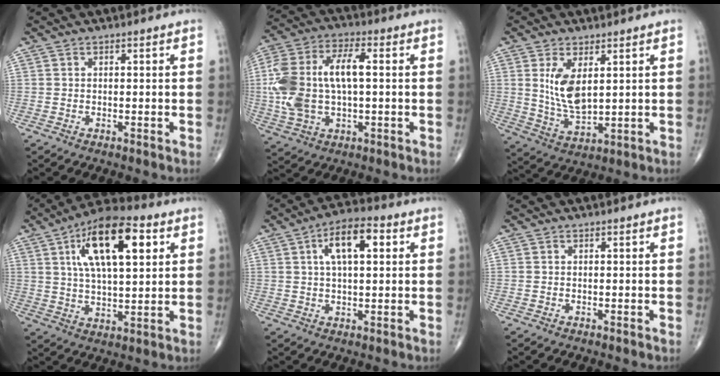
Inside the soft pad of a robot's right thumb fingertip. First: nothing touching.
{"total": 16.7, "force": [0.8, 8.5, 14.4], "torque": [-0.313, 0.022, 0.017]}
{"total": 8.4, "force": [2.3, 4.0, 7.0], "torque": [-0.127, -0.023, 0.057]}
{"total": 17.6, "force": [6.2, 7.3, 14.8], "torque": [-0.233, -0.003, 0.100]}
{"total": 9.9, "force": [2.9, 4.3, 8.5], "torque": [-0.132, 0.013, 0.040]}
{"total": 0.0}